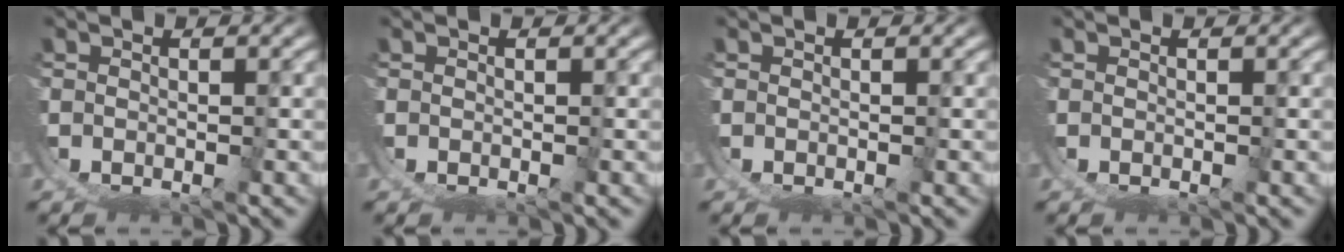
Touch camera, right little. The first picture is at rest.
{"total": 0.0}
{"total": 0.0}
{"total": 0.0}